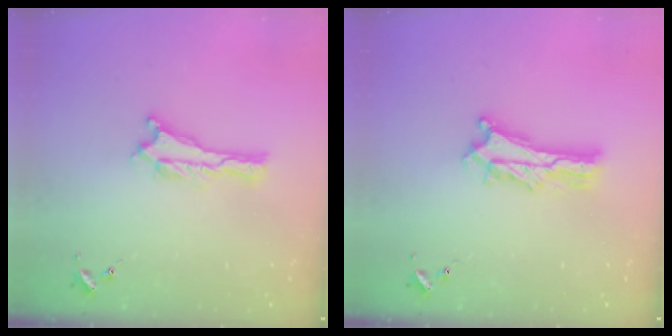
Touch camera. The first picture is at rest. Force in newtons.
{"total": 4.3, "press": 4.3, "slide": 0.4}